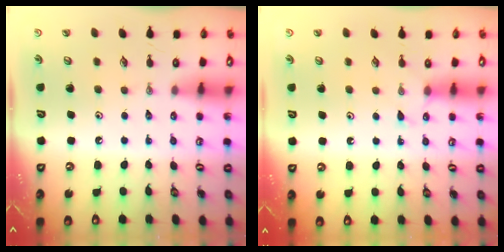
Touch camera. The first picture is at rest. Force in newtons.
{"total": 4.9, "press": 4.9, "slide": 0.6}